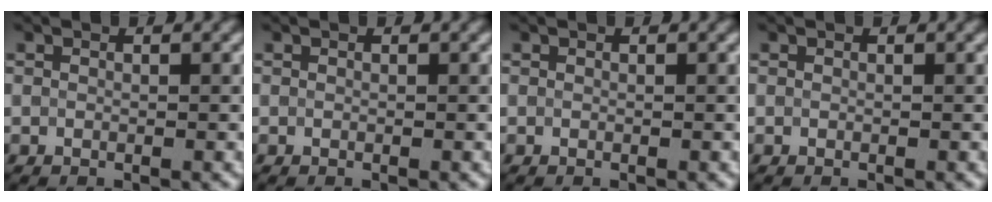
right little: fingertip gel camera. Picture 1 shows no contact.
{"total": 0.0}
{"total": 0.0}
{"total": 0.0}